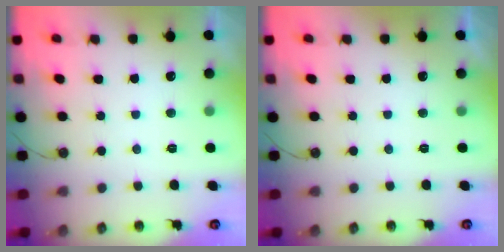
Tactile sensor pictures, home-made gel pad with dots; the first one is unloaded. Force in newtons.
{"total": 0.0}